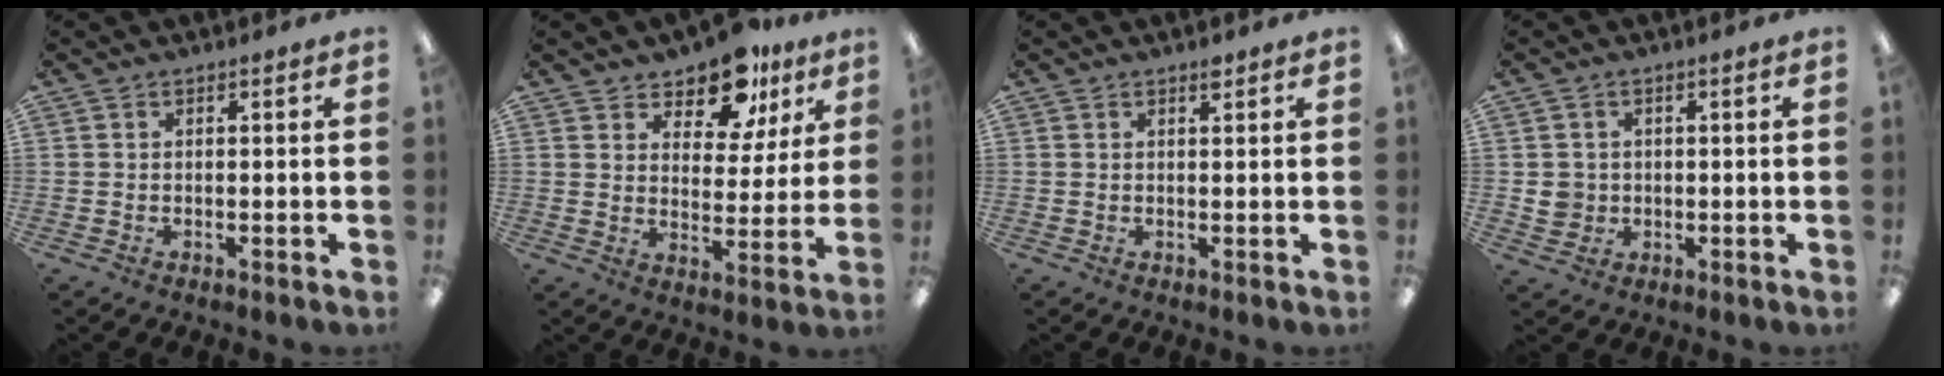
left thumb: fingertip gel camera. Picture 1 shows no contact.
{"total": 11.4, "force": [9.1, 5.4, 4.2], "torque": [-0.066, -0.056, 0.165]}
{"total": 1.0, "force": [0.8, 0.2, 0.6], "torque": [-0.005, -0.002, 0.011]}
{"total": 3.6, "force": [0.2, 3.6, 0.6], "torque": [-0.008, 0.004, 0.003]}